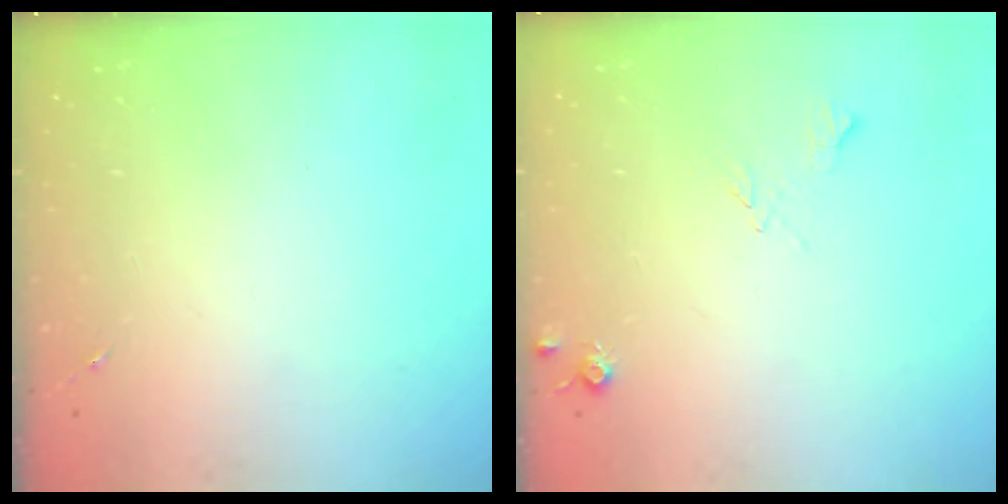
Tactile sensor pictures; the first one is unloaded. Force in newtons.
{"total": 5.8, "press": 5.8, "slide": 0.8}